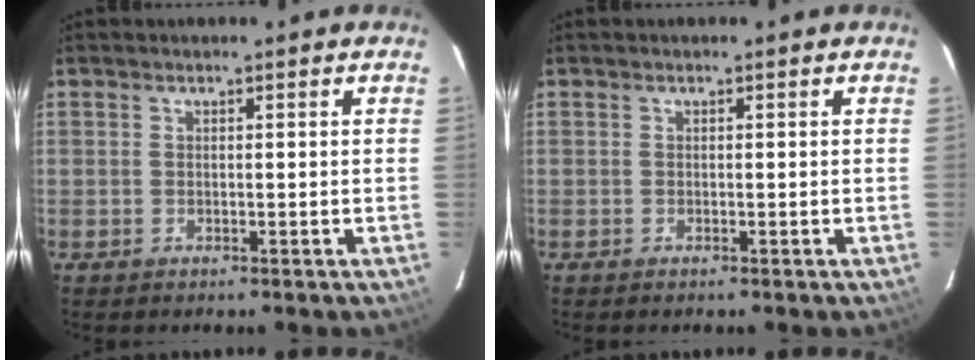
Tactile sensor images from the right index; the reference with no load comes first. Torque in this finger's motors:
{"motor_torque": [0.01, -0.05, -0.05, -0.01]}